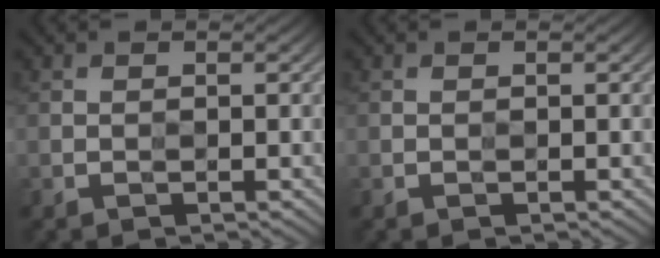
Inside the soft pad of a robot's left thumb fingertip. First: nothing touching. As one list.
[{"total": 0.0}]